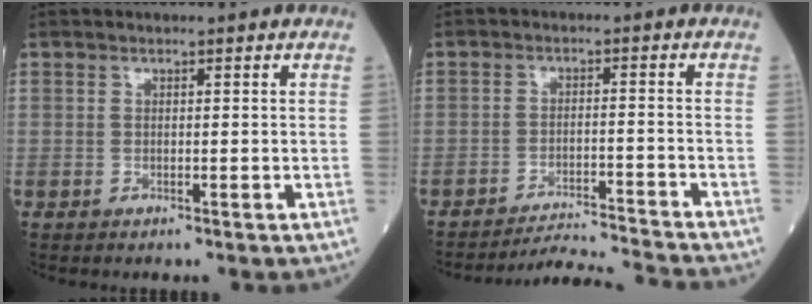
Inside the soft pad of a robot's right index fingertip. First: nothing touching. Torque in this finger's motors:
{"motor_torque": [-0.27, -0.51, 0.02, 0.01]}